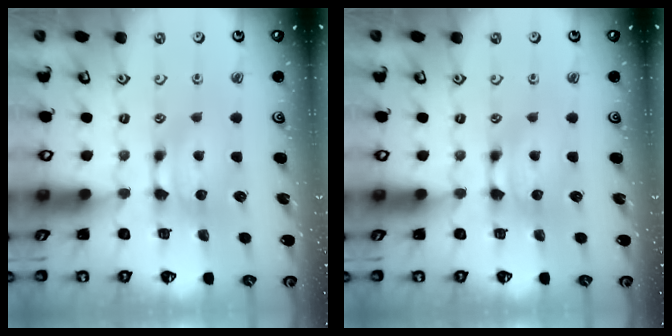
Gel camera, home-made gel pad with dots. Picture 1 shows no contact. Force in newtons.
{"total": 0.0}